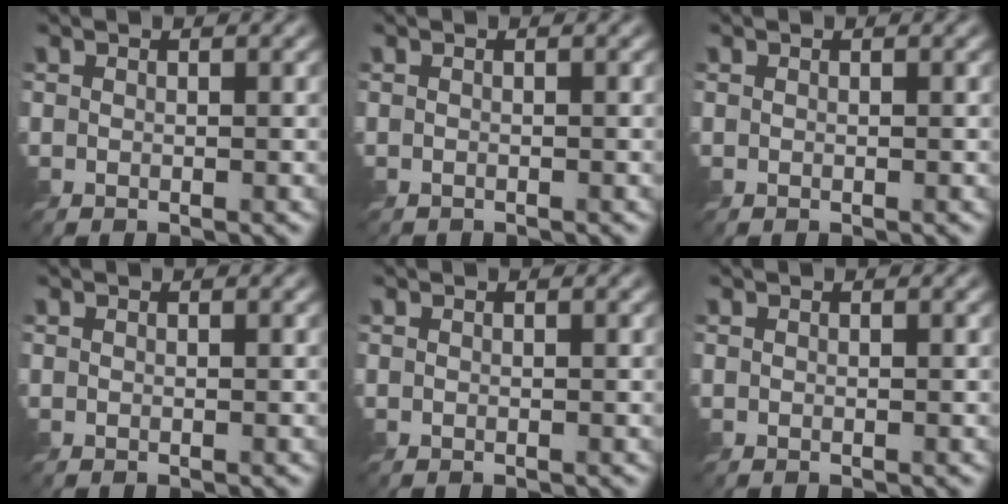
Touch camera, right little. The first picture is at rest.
{"total": 0.7, "force": [-0.7, 0.0, -0.1], "torque": [0.003, -0.006, -0.012]}
{"total": 0.0}
{"total": 0.0}
{"total": 0.0}
{"total": 0.0}